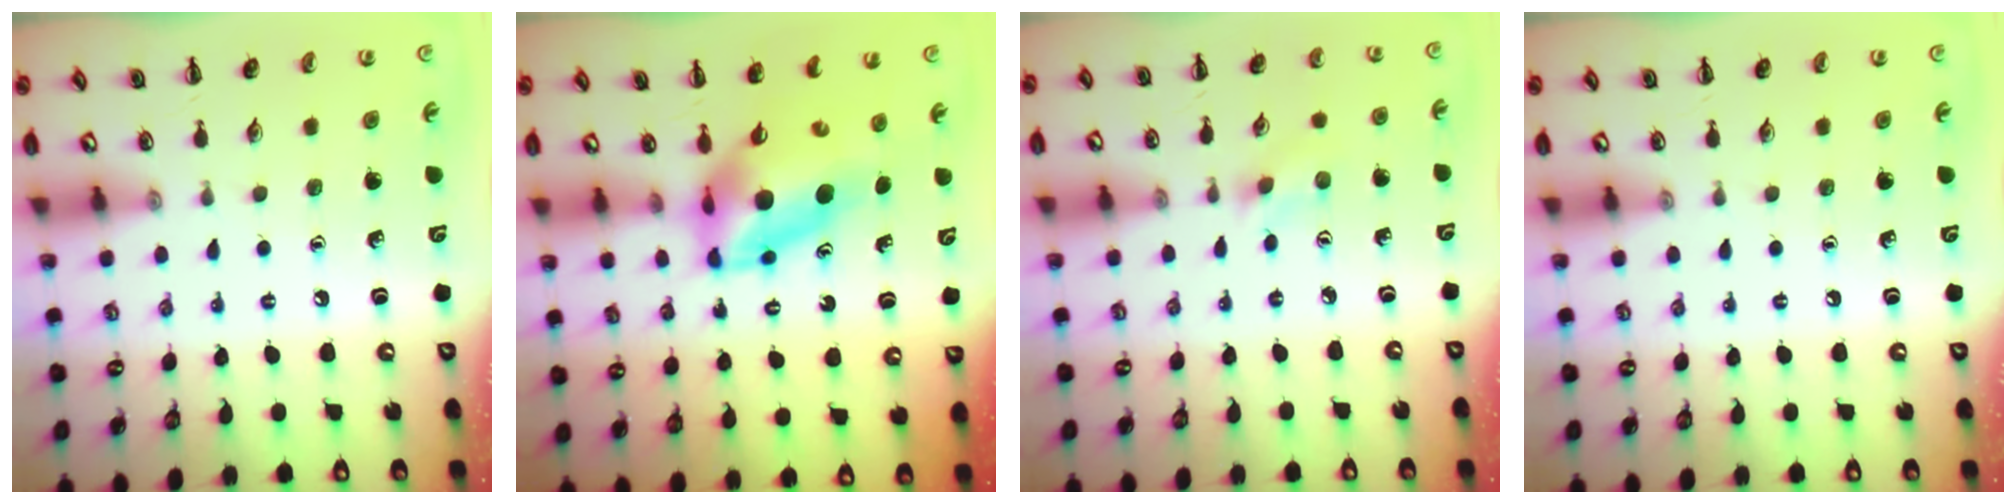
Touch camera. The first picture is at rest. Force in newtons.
{"total": 7.9, "press": 7.6, "slide": 2.3}
{"total": 1.4, "press": 1.3, "slide": 0.4}
{"total": 0.0}